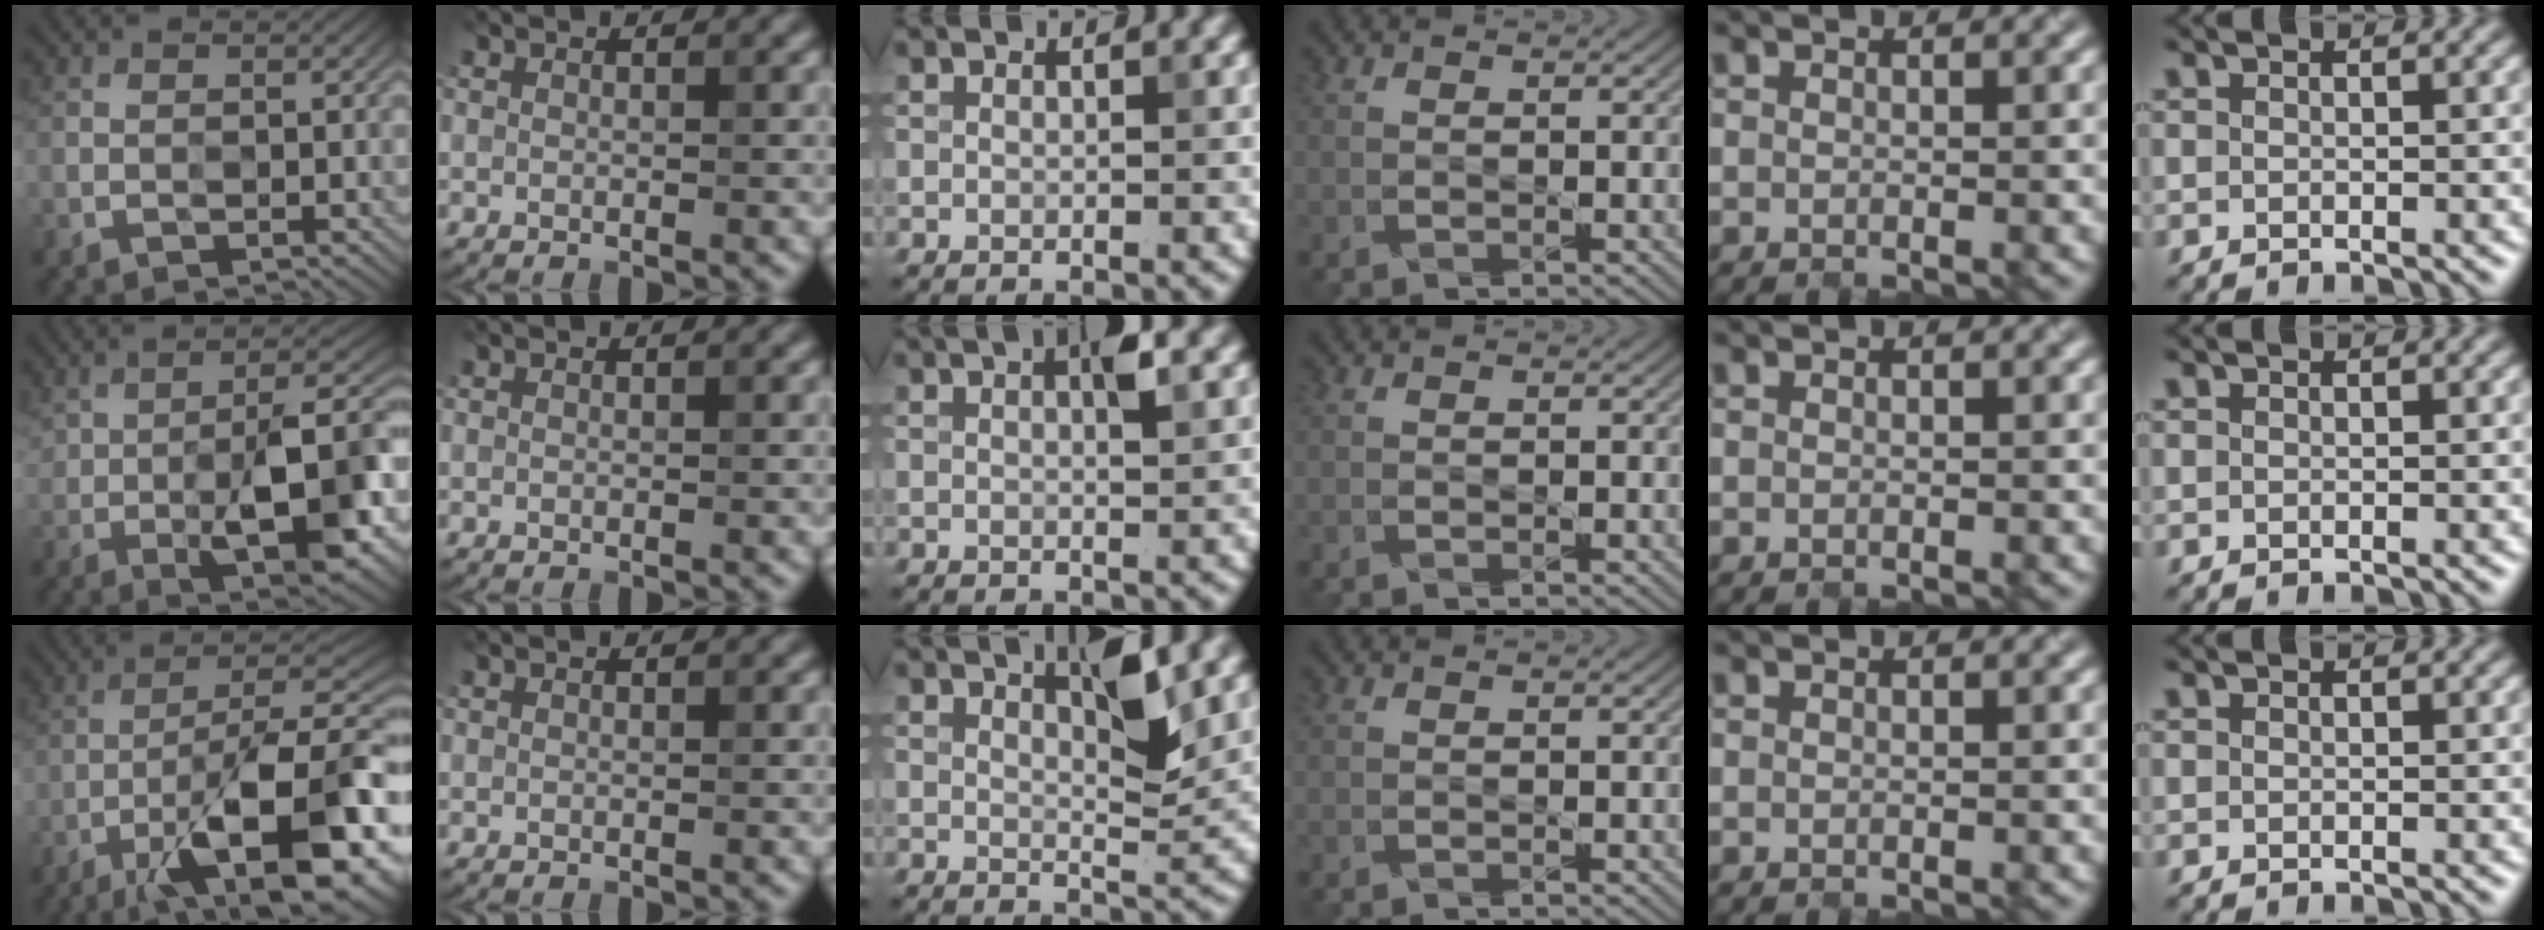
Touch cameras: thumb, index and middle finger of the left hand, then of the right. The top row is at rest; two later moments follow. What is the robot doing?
{"motion": "open", "object": "hinged tin"}